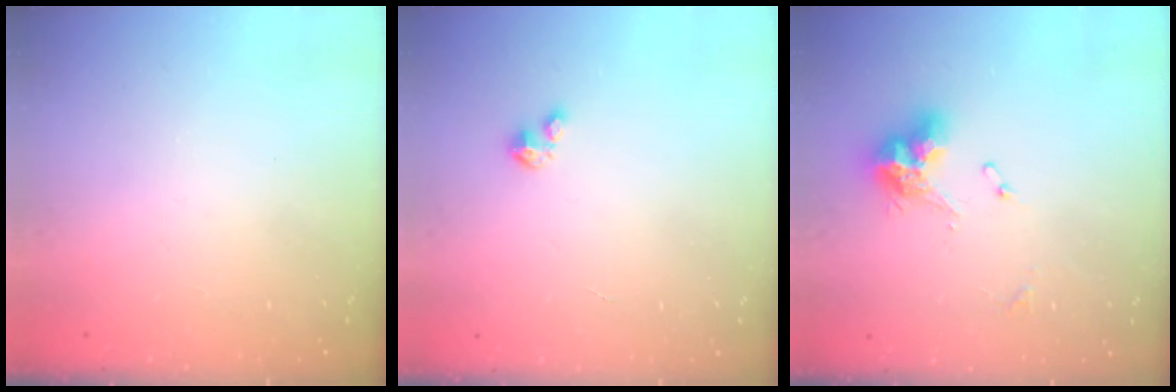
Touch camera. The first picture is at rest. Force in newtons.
{"total": 1.2, "press": 1.2, "slide": 0.2}
{"total": 9.9, "press": 9.8, "slide": 1.1}